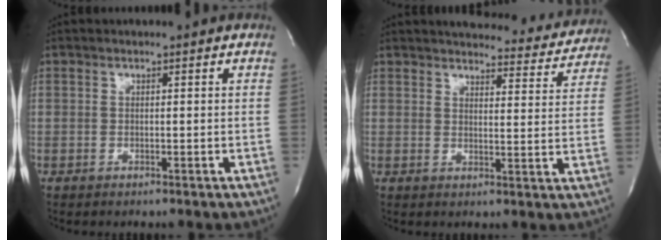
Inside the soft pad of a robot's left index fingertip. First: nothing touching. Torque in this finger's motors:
{"motor_torque": [0.72, -0.78, 0.30, 0.05]}